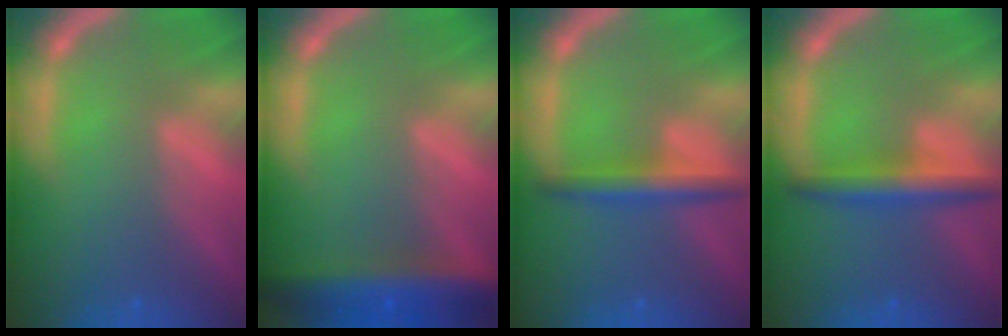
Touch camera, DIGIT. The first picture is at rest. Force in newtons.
{"total": 7.5}
{"total": 3.5}
{"total": 3.9}